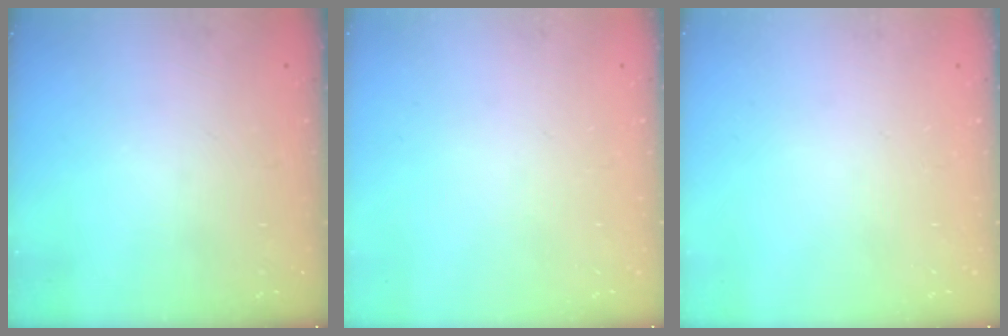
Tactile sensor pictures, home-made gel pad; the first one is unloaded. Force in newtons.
{"total": 0.0}
{"total": 0.0}